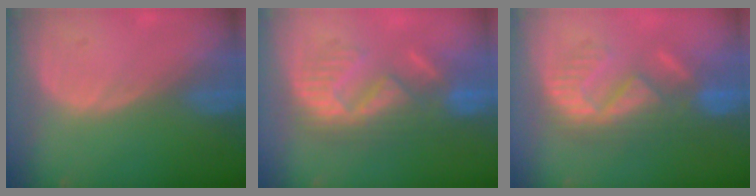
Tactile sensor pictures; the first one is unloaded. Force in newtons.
{"total": 8.6, "press": 8.5, "slide": 1.4}
{"total": 8.9, "press": 8.7, "slide": 1.9}